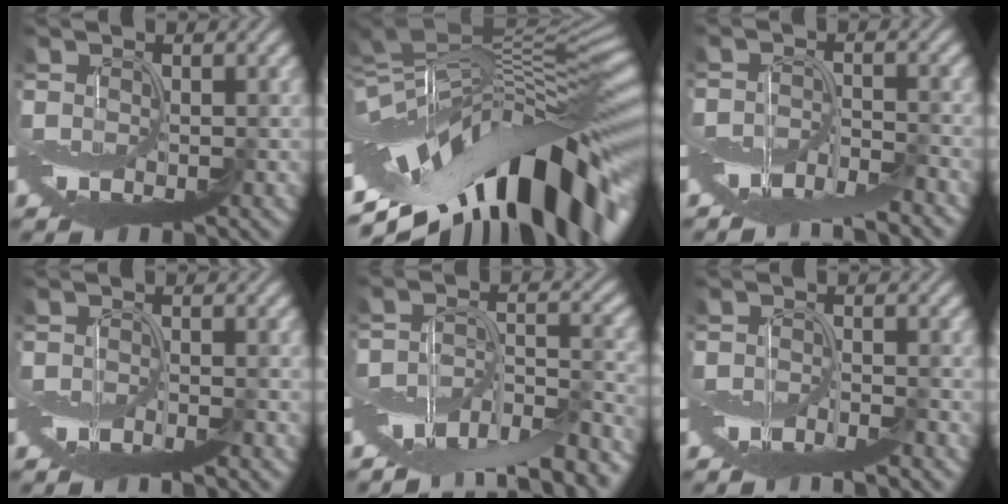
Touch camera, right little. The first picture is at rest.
{"total": 15.4, "force": [-6.5, 6.3, 12.4], "torque": [-0.161, 0.018, -0.116]}
{"total": 6.0, "force": [-4.9, 1.3, 3.2], "torque": [-0.049, -0.003, -0.093]}
{"total": 2.1, "force": [-2.0, -0.2, 0.6], "torque": [-0.009, -0.002, -0.040]}
{"total": 11.7, "force": [-9.3, 3.5, 6.0], "torque": [-0.108, -0.010, -0.139]}
{"total": 3.1, "force": [-2.9, 0.0, 1.2], "torque": [-0.018, -0.003, -0.054]}